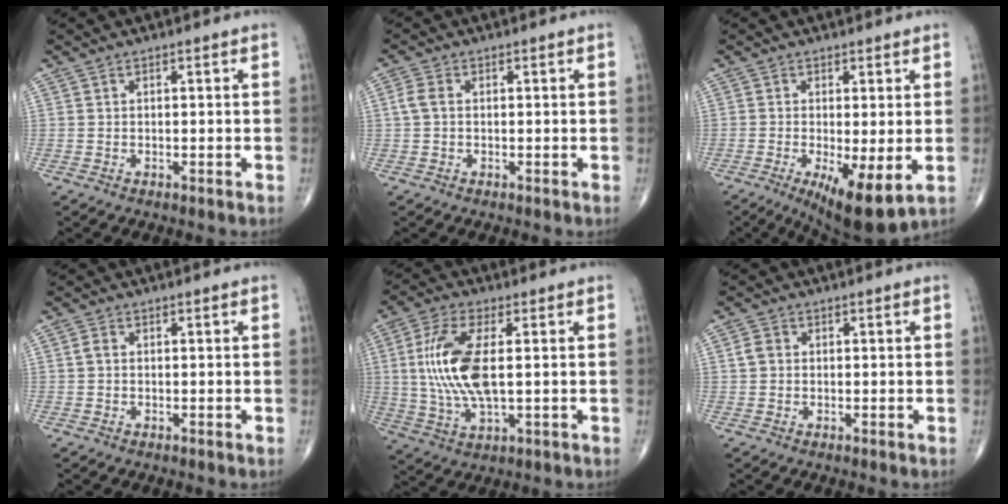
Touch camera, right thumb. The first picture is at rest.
{"total": 2.6, "force": [0.2, 1.7, 1.9], "torque": [-0.045, 0.008, 0.001]}
{"total": 9.8, "force": [-2.4, 2.7, 9.1], "torque": [-0.146, -0.024, -0.031]}
{"total": 1.4, "force": [0.1, 1.0, 1.0], "torque": [-0.017, 0.004, 0.001]}
{"total": 13.2, "force": [1.3, 5.3, 12.1], "torque": [-0.266, -0.004, 0.029]}
{"total": 2.3, "force": [0.2, 1.9, 1.2], "torque": [-0.020, 0.009, 0.002]}